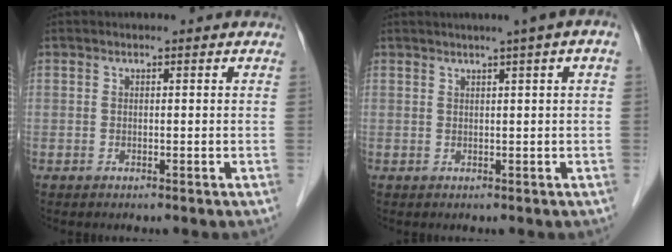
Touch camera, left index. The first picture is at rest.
{"total": 3.7, "force": [1.7, -0.4, 3.2], "torque": [-0.044, 0.013, 0.023]}